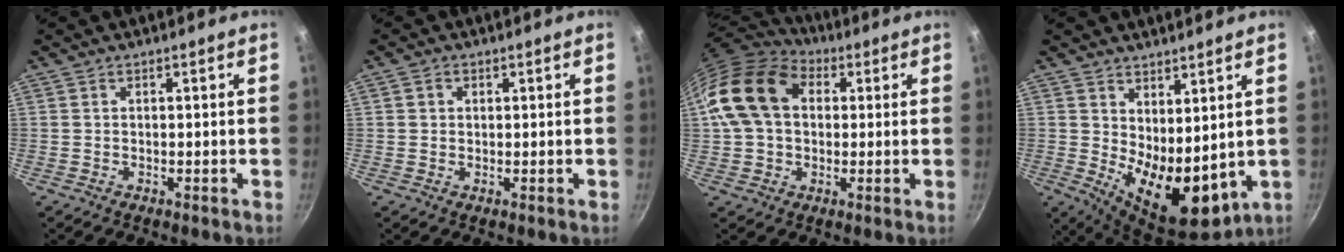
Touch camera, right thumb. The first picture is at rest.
{"total": 1.5, "force": [0.4, 1.4, 0.6], "torque": [-0.005, 0.000, 0.004]}
{"total": 16.0, "force": [2.8, 11.8, 10.5], "torque": [-0.175, 0.027, 0.036]}
{"total": 12.3, "force": [2.2, 6.4, 10.3], "torque": [-0.131, -0.049, 0.054]}